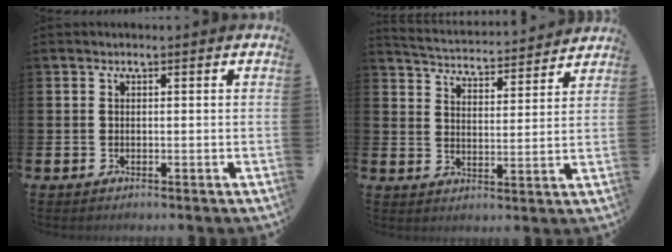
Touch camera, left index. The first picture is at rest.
{"total": 4.6, "force": [4.6, 0.4, 0.0], "torque": [-0.027, -0.040, 0.078]}